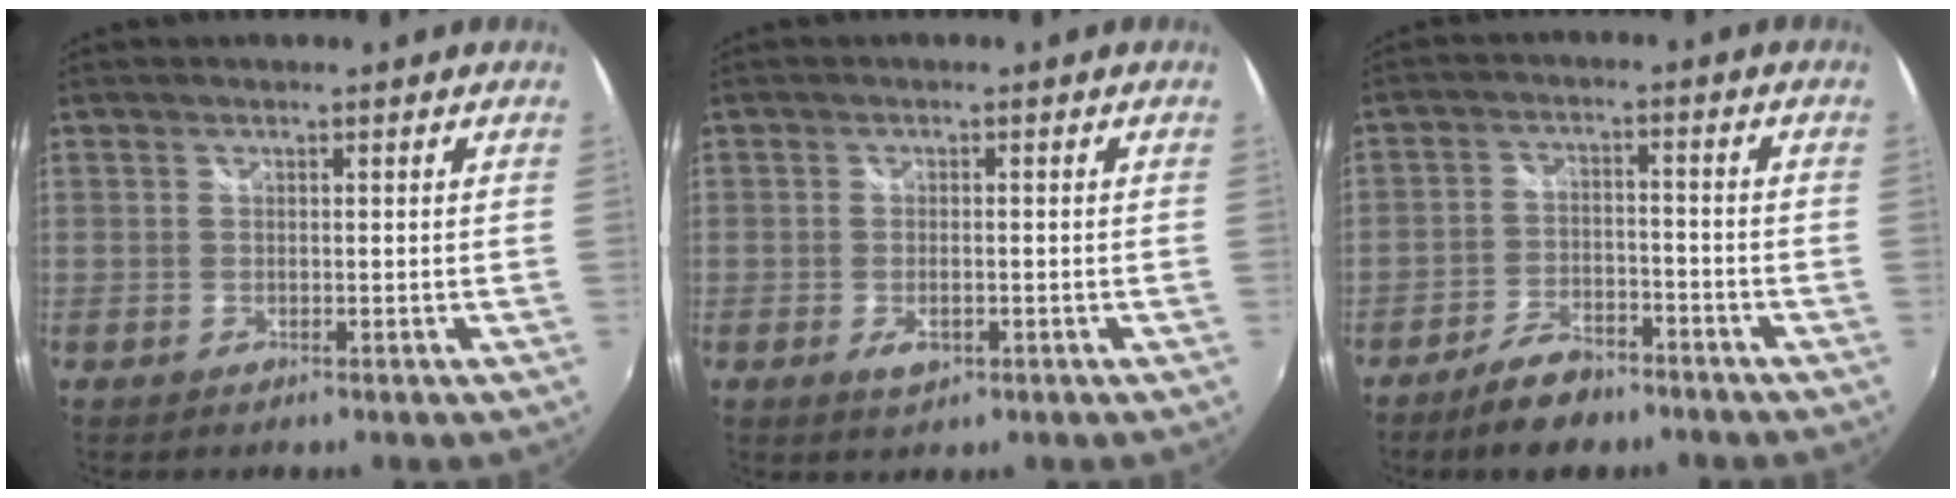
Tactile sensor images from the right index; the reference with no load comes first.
{"total": 3.1, "force": [-1.2, 1.6, 2.4], "torque": [-0.047, -0.005, -0.018]}
{"total": 7.9, "force": [-6.1, 3.4, 3.7], "torque": [-0.091, 0.007, -0.100]}